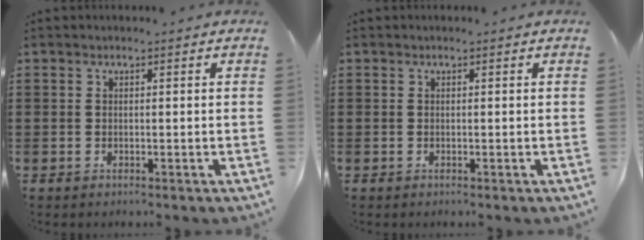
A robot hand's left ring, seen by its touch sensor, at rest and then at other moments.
{"total": 0.0}